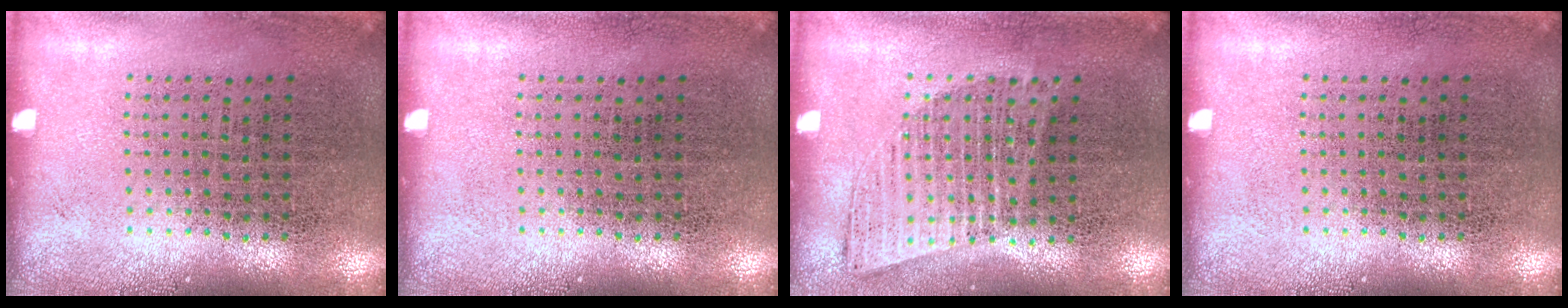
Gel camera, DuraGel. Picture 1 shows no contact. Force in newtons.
{"total": 0.0}
{"total": 1.0, "press": 1.0, "slide": 0.2}
{"total": 0.0}